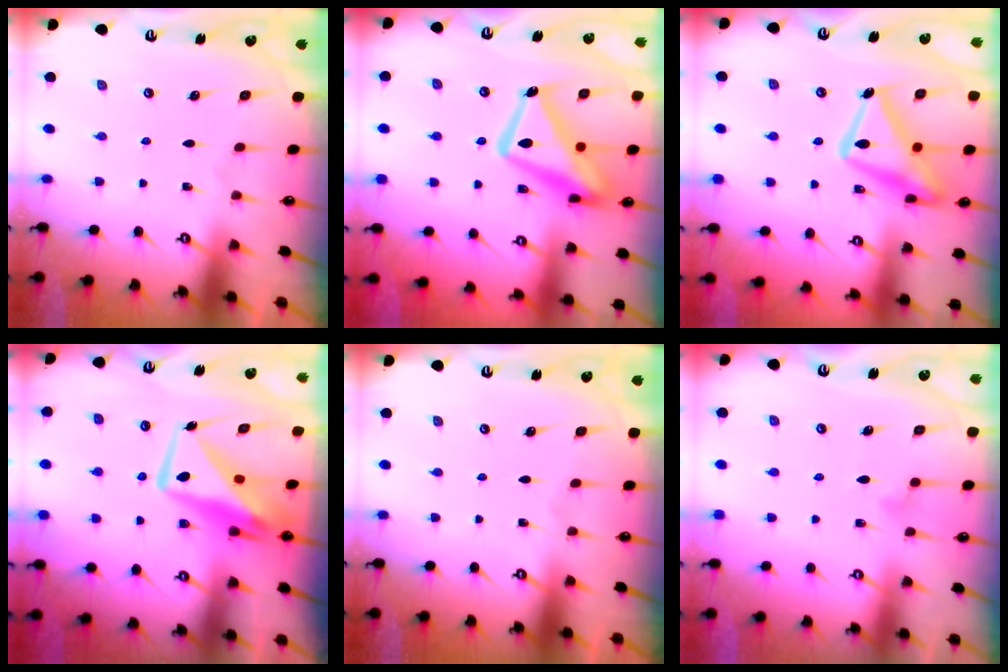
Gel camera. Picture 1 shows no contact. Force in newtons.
{"total": 17.2, "press": 17.1, "slide": 1.5}
{"total": 19.3, "press": 19.3, "slide": 1.1}
{"total": 11.3, "press": 11.2, "slide": 0.8}
{"total": 0.0}
{"total": 9.1, "press": 9.1, "slide": 0.5}